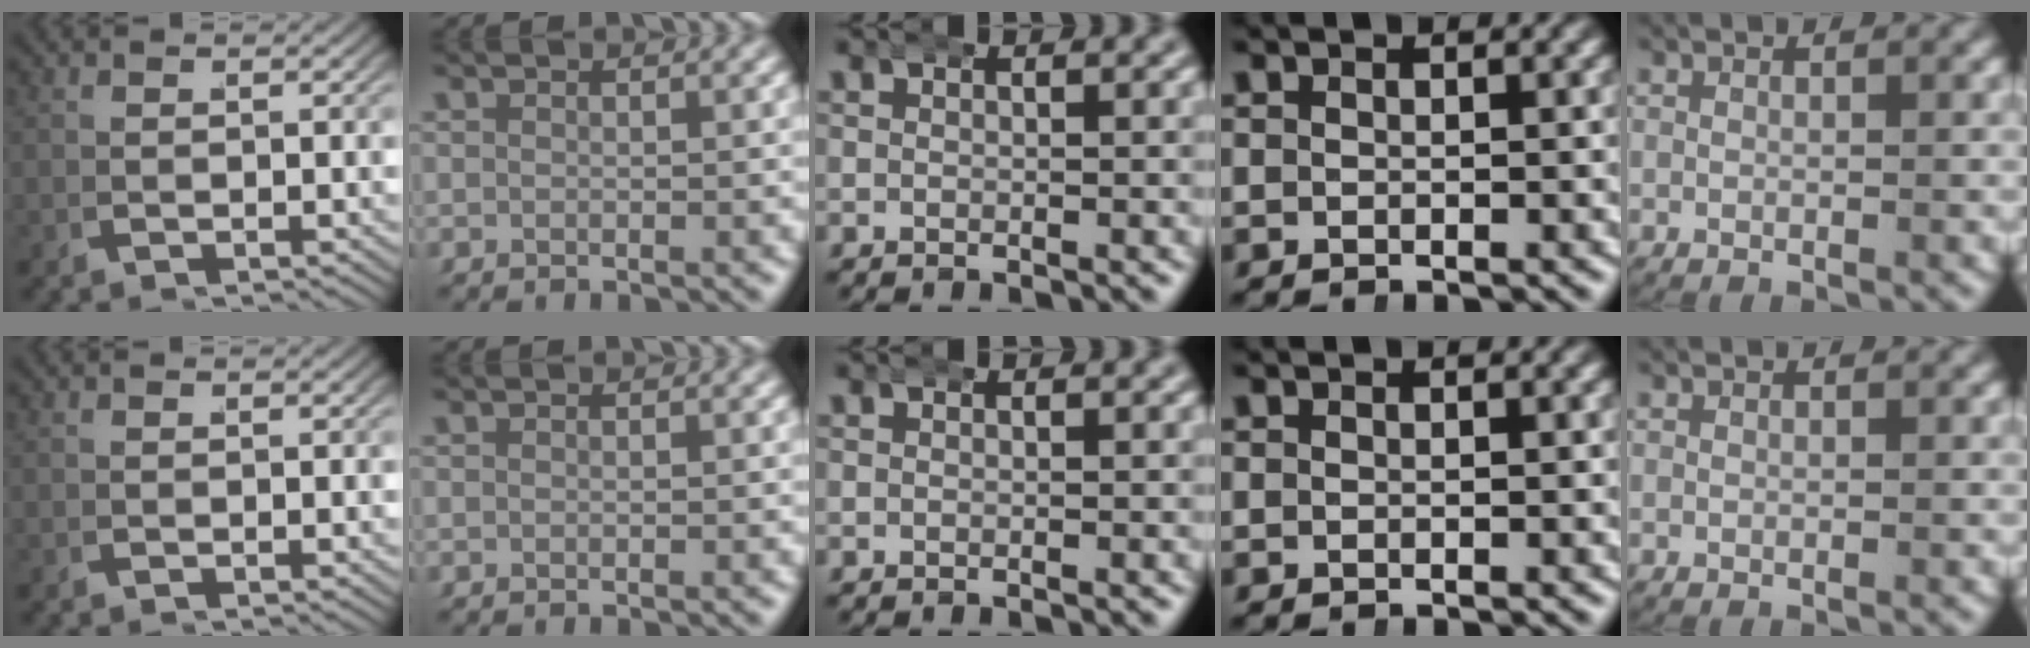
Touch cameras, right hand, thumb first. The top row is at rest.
{}